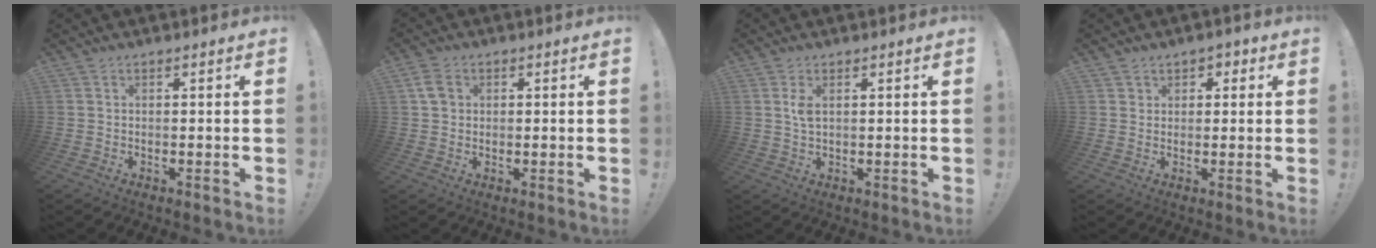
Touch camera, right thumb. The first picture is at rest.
{"total": 4.5, "force": [1.3, 3.7, 2.1], "torque": [-0.035, 0.009, 0.027]}
{"total": 2.9, "force": [0.9, 0.9, 2.6], "torque": [-0.046, 0.001, 0.013]}
{"total": 3.0, "force": [1.2, 2.7, 0.5], "torque": [0.005, -0.004, 0.017]}